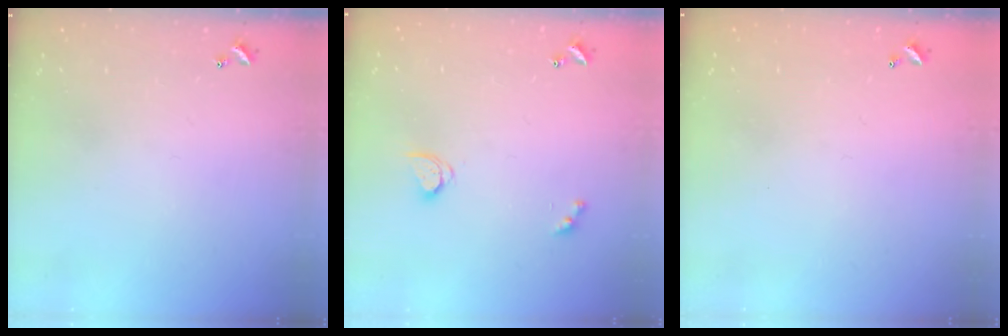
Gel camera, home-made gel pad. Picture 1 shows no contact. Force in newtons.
{"total": 2.9, "press": 2.9, "slide": 0.3}
{"total": 2.9, "press": 2.9, "slide": 0.1}